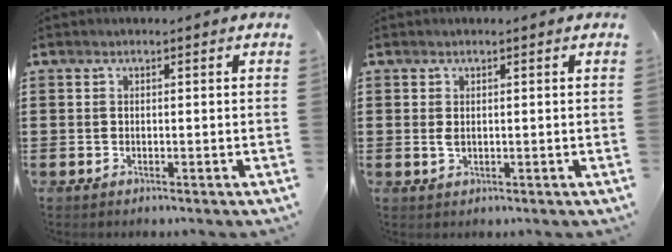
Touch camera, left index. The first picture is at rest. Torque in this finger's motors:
{"motor_torque": [0.46, 0.50, 0.18, 0.05]}